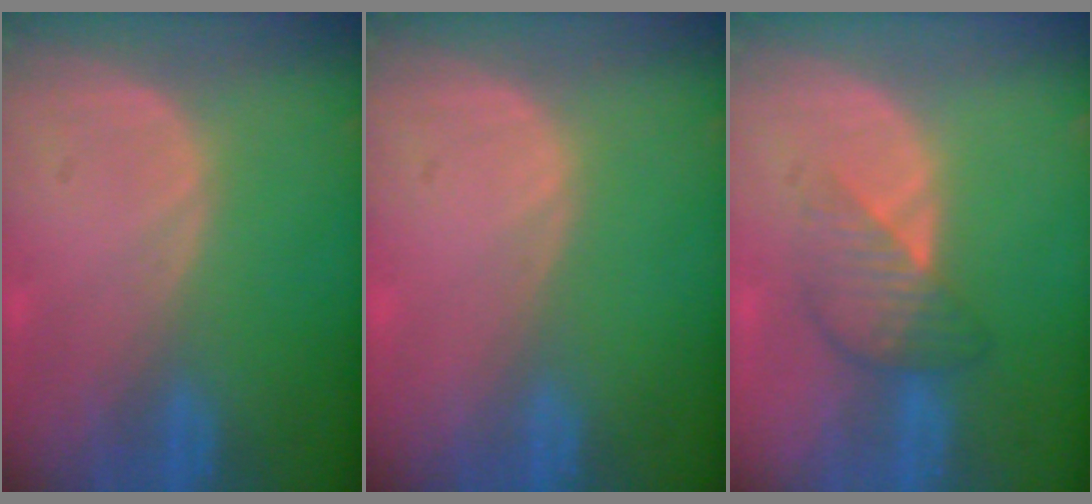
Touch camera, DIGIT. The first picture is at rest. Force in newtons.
{"total": 0.0}
{"total": 4.3, "press": 4.3, "slide": 0.2}